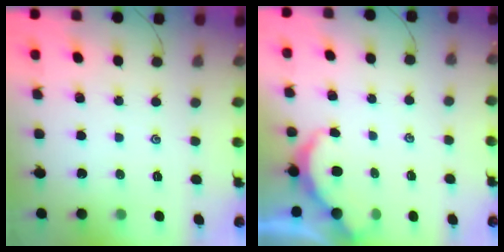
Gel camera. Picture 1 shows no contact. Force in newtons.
{"total": 2.7, "press": 2.7, "slide": 0.3}